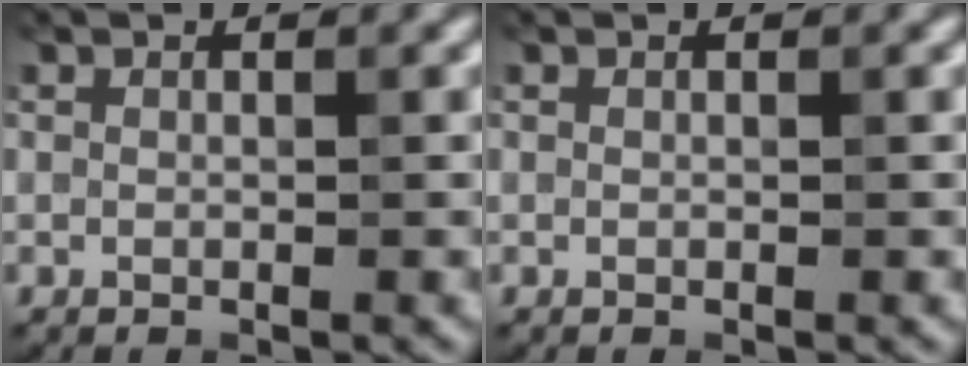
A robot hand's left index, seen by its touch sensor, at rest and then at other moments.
{"total": 0.0}